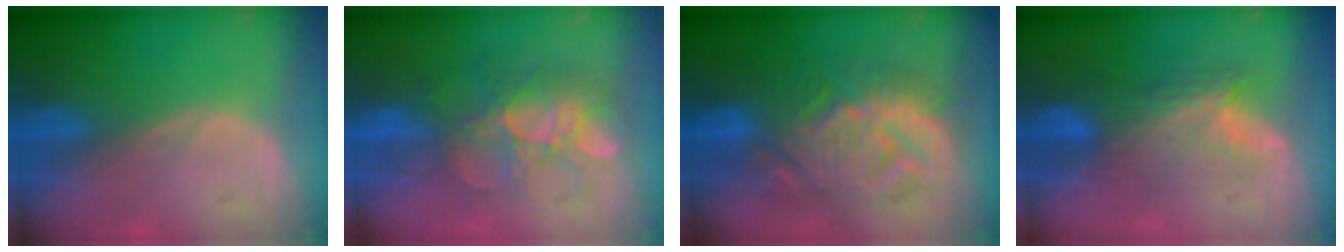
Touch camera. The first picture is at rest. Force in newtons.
{"total": 8.3, "press": 8.1, "slide": 1.8}
{"total": 10.6, "press": 10.6, "slide": 0.7}
{"total": 7.4, "press": 7.1, "slide": 2.1}